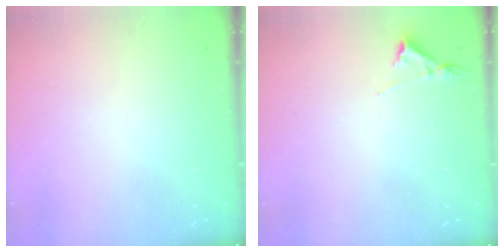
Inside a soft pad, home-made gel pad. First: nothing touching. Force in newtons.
{"total": 3.2, "press": 3.2, "slide": 0.5}